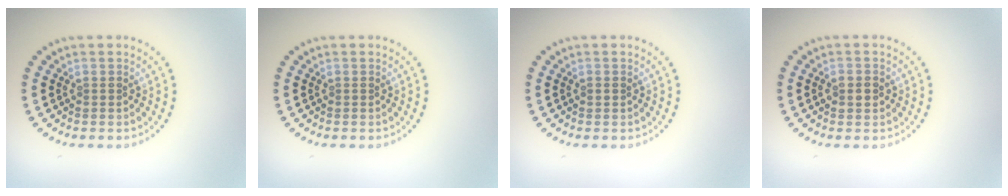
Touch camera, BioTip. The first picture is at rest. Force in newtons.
{"total": 0.0}
{"total": 0.6, "press": 0.6, "slide": 0.1}
{"total": 1.9, "press": 1.9, "slide": 0.1}